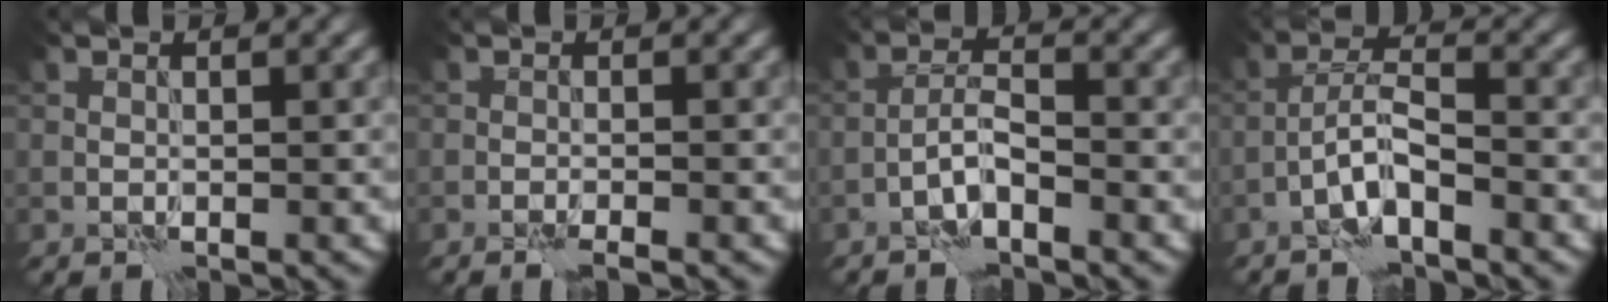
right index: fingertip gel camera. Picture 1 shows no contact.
{"total": 1.4, "force": [-1.0, -0.1, 0.9], "torque": [-0.018, 0.002, -0.020]}
{"total": 2.4, "force": [-1.5, 0.4, 1.8], "torque": [-0.037, 0.012, -0.036]}
{"total": 3.3, "force": [-2.0, 0.6, 2.6], "torque": [-0.052, 0.015, -0.047]}